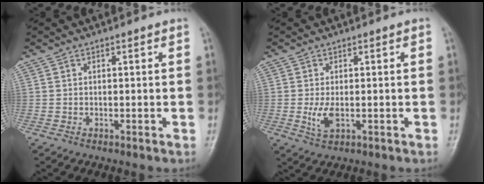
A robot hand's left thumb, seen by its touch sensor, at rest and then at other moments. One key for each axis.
{"total": 3.7, "fx": -0.6, "fy": 1.8, "fz": 3.1, "tx": -0.068, "ty": -0.006, "tz": -0.008}